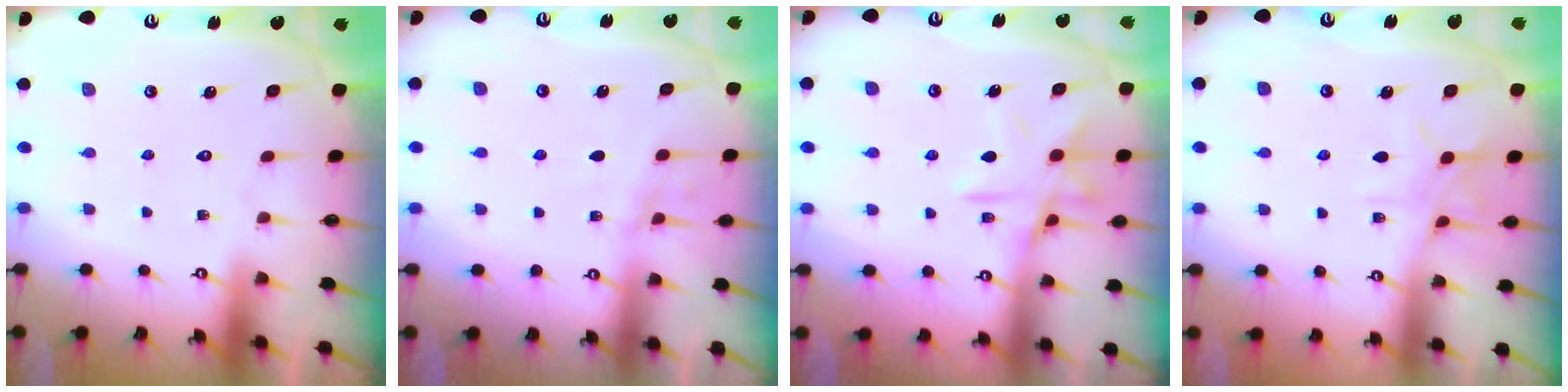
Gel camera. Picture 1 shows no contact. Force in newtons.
{"total": 3.9, "press": 3.9, "slide": 0.4}
{"total": 12.2, "press": 12.2, "slide": 0.8}
{"total": 6.5, "press": 6.4, "slide": 0.7}